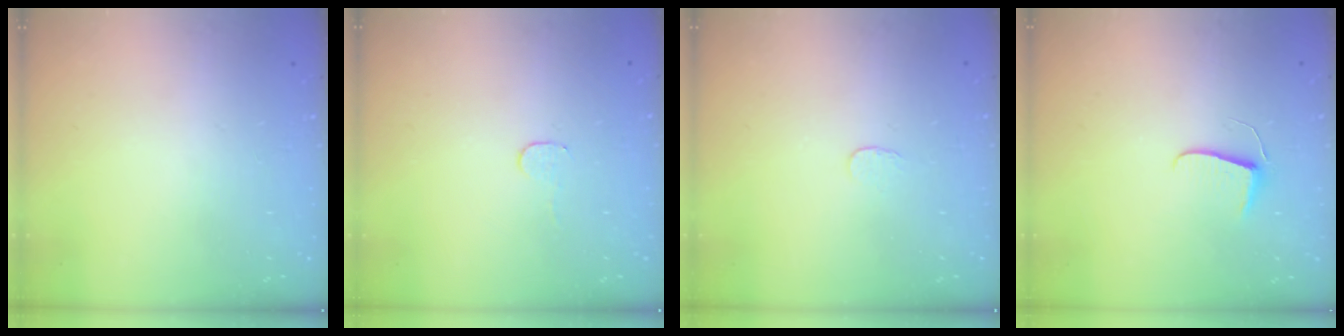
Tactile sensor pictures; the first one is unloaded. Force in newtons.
{"total": 2.8, "press": 2.8, "slide": 0.2}
{"total": 2.6, "press": 2.6, "slide": 0.2}
{"total": 5.9, "press": 5.8, "slide": 0.6}